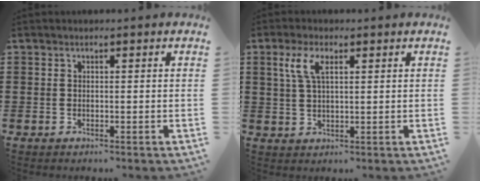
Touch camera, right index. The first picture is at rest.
{"total": 4.7, "force": [1.9, 1.8, 3.9], "torque": [-0.086, 0.009, 0.031]}